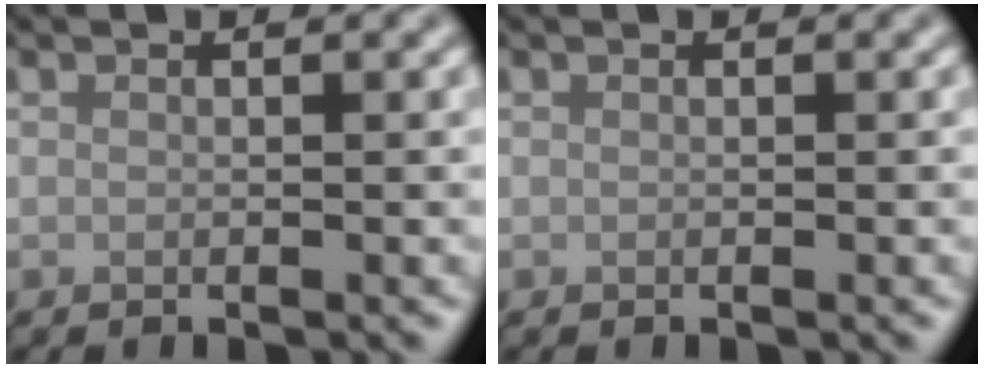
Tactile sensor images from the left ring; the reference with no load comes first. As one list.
[{"total": 0.0}]